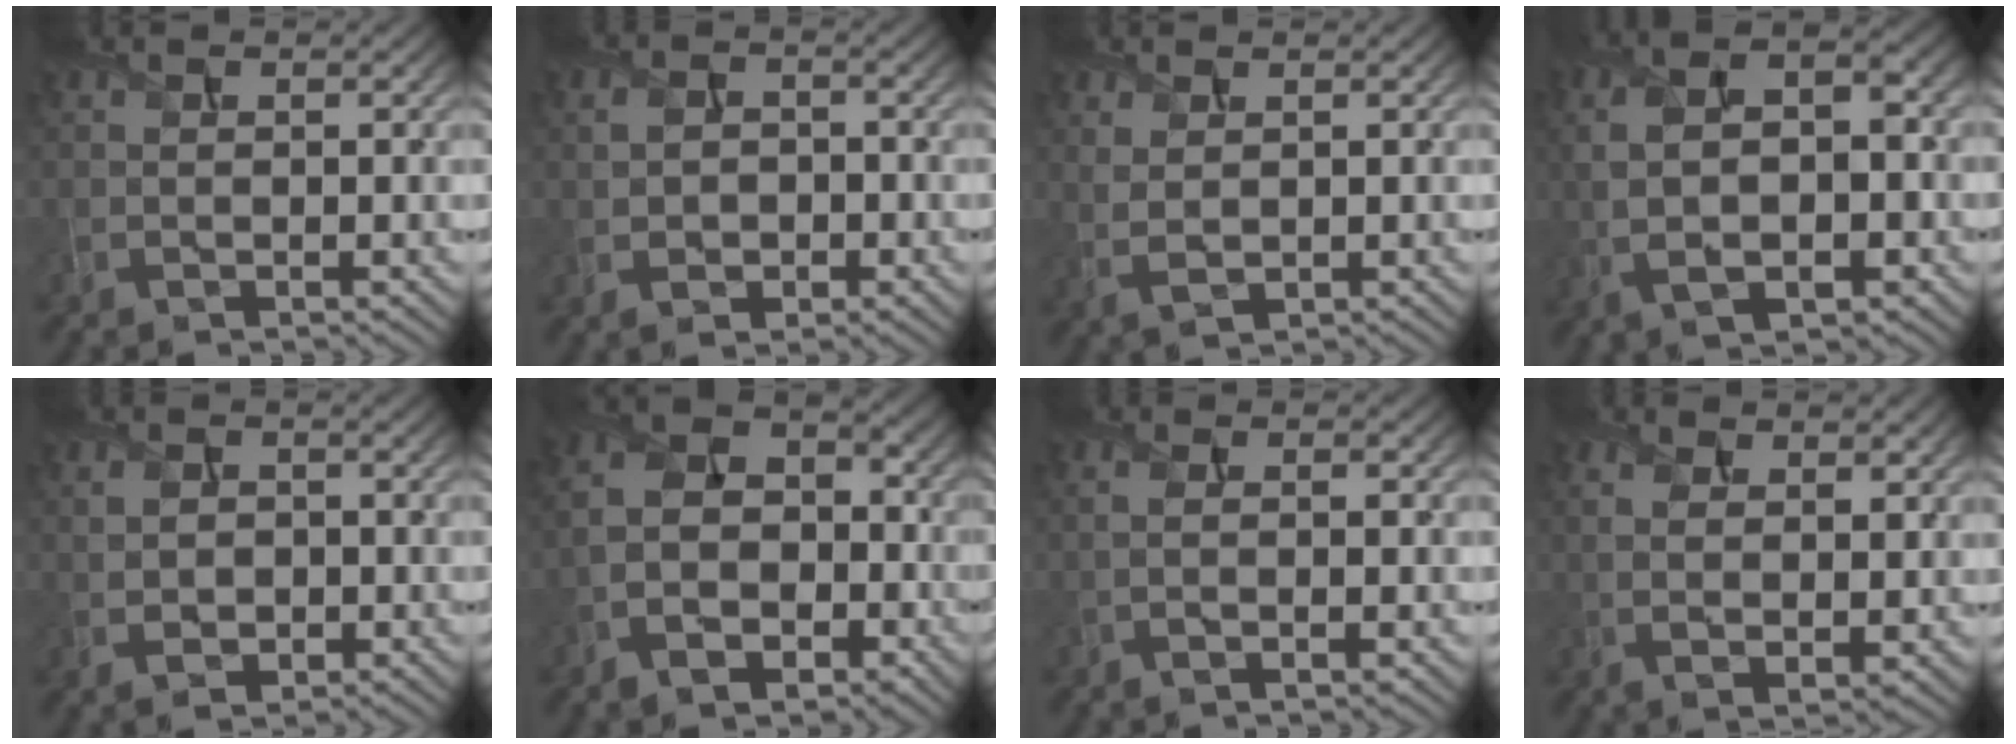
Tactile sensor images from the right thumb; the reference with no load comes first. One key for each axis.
{"total": 3.4, "fx": -0.7, "fy": 2.5, "fz": 2.2, "tx": -0.035, "ty": 0.000, "tz": -0.015}
{"total": 2.5, "fx": 0.8, "fy": 1.3, "fz": 1.9, "tx": -0.052, "ty": -0.003, "tz": 0.020}
{"total": 10.1, "fx": -0.1, "fy": 5.2, "fz": 8.6, "tx": -0.187, "ty": -0.003, "tz": -0.004}
{"total": 3.2, "fx": -0.1, "fy": 2.3, "fz": 2.2, "tx": -0.038, "ty": -0.003, "tz": -0.002}
{"total": 9.6, "fx": -3.5, "fy": 6.7, "fz": 6.0, "tx": -0.133, "ty": -0.025, "tz": -0.072}
{"total": 3.0, "fx": -0.2, "fy": 0.8, "fz": 2.8, "tx": -0.051, "ty": -0.001, "tz": -0.007}
{"total": 5.0, "fx": 1.6, "fy": 2.2, "fz": 4.2, "tx": -0.087, "ty": -0.004, "tz": 0.028}